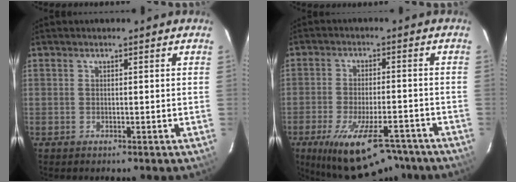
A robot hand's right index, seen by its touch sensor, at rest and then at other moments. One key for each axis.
{"total": 17.1, "fx": -12.4, "fy": 5.9, "fz": 10.2, "tx": -0.191, "ty": -0.035, "tz": -0.186}